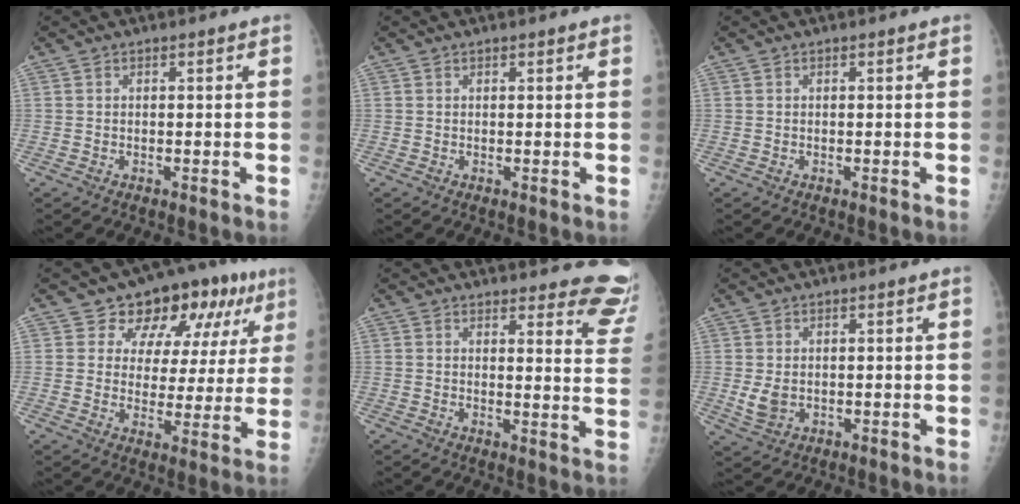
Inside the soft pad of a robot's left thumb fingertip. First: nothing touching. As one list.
[{"total": 0.7, "force": [0.5, 0.2, 0.3], "torque": [-0.003, -0.002, 0.007]}, {"total": 0.0}, {"total": 15.1, "force": [8.1, 9.3, 8.8], "torque": [-0.056, -0.015, 0.111]}, {"total": 12.0, "force": [11.6, 2.1, 2.2], "torque": [0.016, -0.115, 0.097]}, {"total": 3.4, "force": [0.1, 2.5, 2.3], "torque": [-0.040, -0.009, 0.011]}]